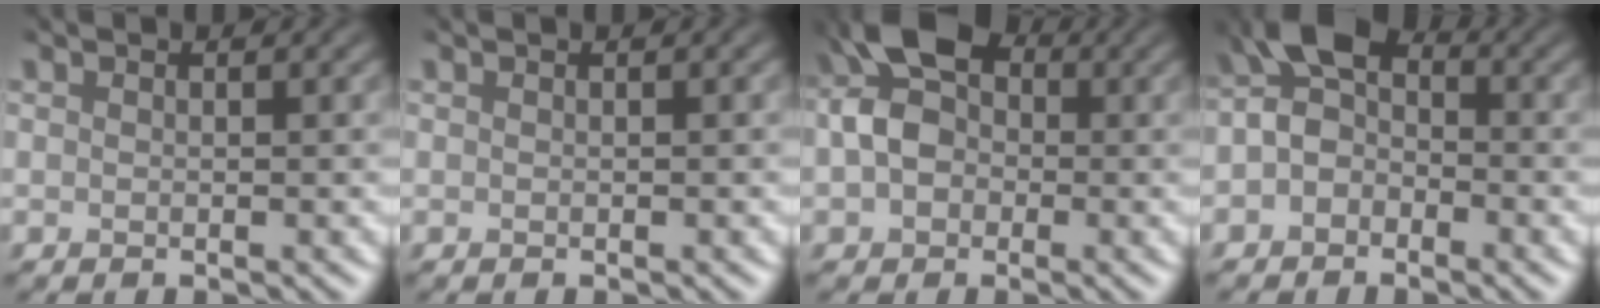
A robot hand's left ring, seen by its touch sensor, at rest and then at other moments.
{"total": 0.0}
{"total": 7.2, "force": [0.1, 5.2, 5.0], "torque": [-0.090, 0.024, -0.013]}
{"total": 5.6, "force": [-1.3, 4.0, 3.6], "torque": [-0.060, 0.020, -0.035]}